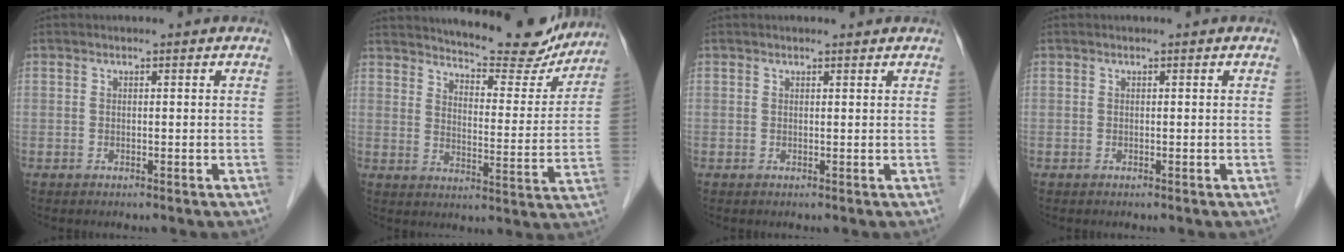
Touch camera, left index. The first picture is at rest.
{"total": 16.9, "force": [15.7, 3.4, 5.4], "torque": [-0.067, -0.032, 0.196]}
{"total": 1.2, "force": [1.2, 0.1, 0.3], "torque": [-0.010, 0.005, 0.018]}
{"total": 0.0}